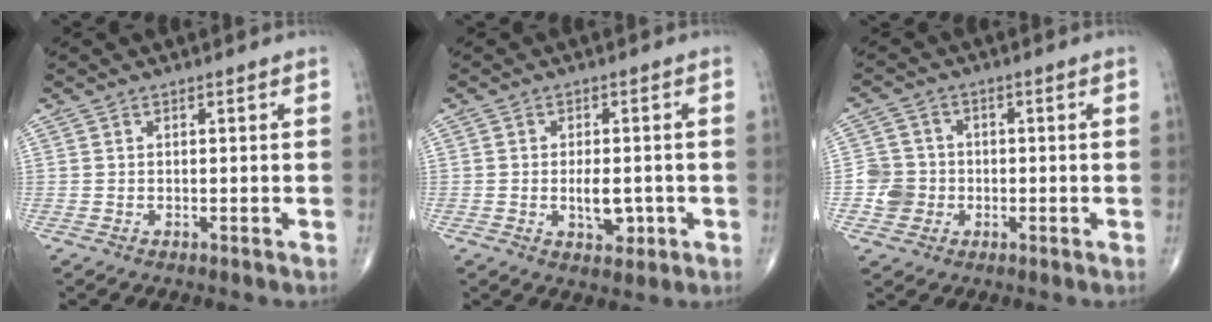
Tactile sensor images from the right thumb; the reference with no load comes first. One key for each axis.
{"total": 5.0, "fx": -1.0, "fy": 2.7, "fz": 4.0, "tx": -0.053, "ty": 0.000, "tz": -0.010}
{"total": 5.3, "fx": -1.2, "fy": 5.1, "fz": 1.2, "tx": 0.002, "ty": 0.012, "tz": -0.027}